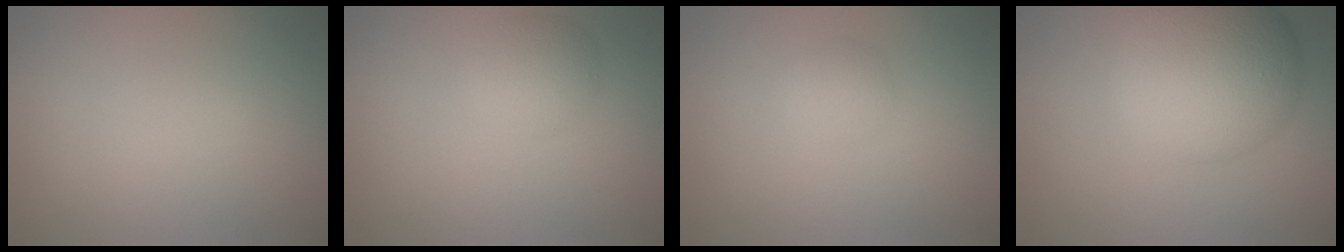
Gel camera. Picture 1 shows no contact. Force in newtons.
{"total": 2.4, "press": 2.4, "slide": 0.0}
{"total": 1.5, "press": 1.5, "slide": 0.1}
{"total": 9.7, "press": 9.7, "slide": 0.2}